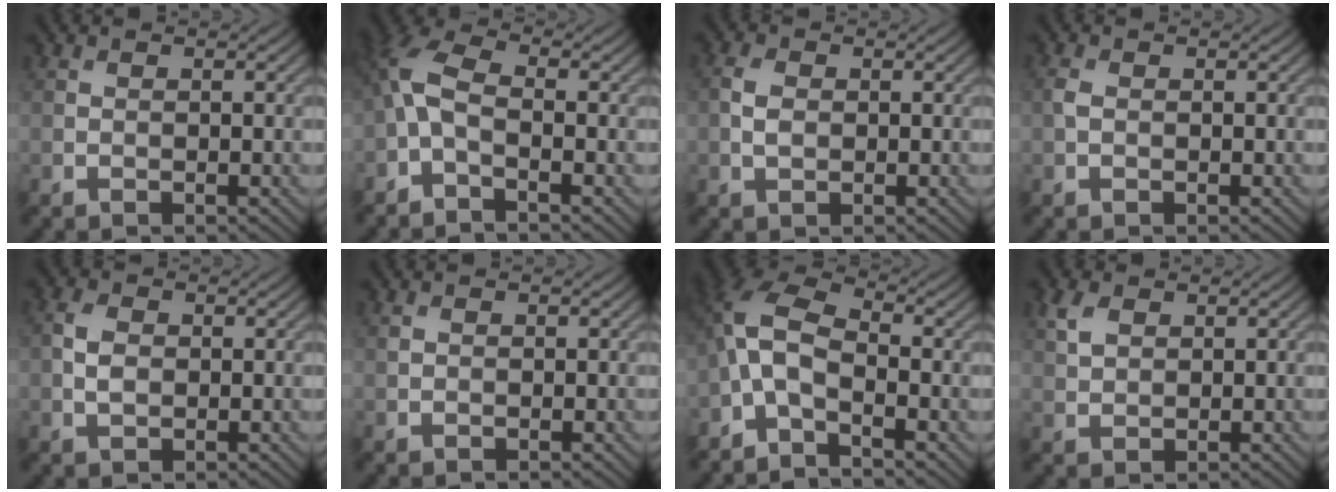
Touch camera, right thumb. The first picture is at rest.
{"total": 5.3, "force": [-1.3, 2.5, 4.5], "torque": [-0.115, 0.012, -0.040]}
{"total": 2.5, "force": [0.0, 1.7, 1.9], "torque": [-0.046, 0.002, -0.002]}
{"total": 1.1, "force": [0.1, 0.8, 0.9], "torque": [-0.025, 0.004, -0.002]}
{"total": 3.0, "force": [0.0, 2.1, 2.2], "torque": [-0.053, 0.001, -0.002]}
{"total": 0.6, "force": [0.2, 0.4, 0.3], "torque": [-0.007, 0.000, 0.004]}
{"total": 6.8, "force": [-2.2, 3.3, 5.5], "torque": [-0.126, 0.013, -0.065]}
{"total": 3.1, "force": [1.5, 1.9, 1.9], "torque": [-0.049, 0.005, 0.031]}